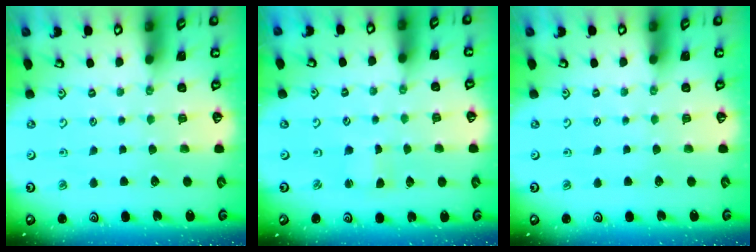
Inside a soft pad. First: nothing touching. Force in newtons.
{"total": 1.7, "press": 1.7, "slide": 0.2}
{"total": 0.0}